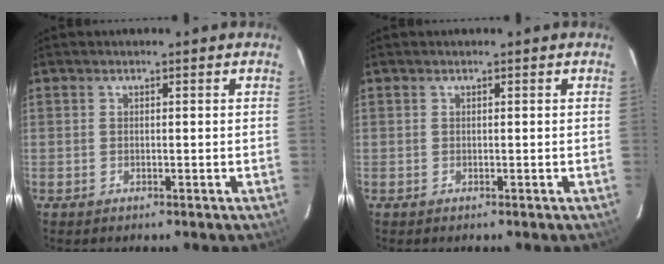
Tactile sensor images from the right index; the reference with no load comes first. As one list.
[{"total": 0.0}]